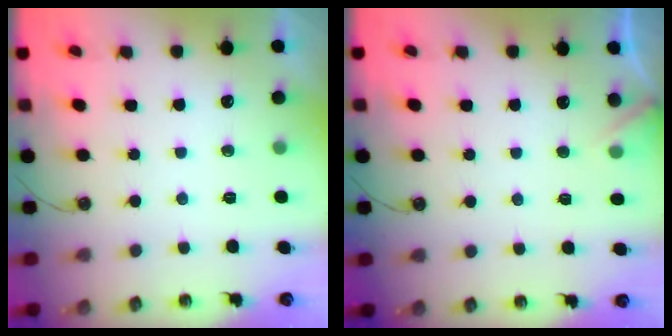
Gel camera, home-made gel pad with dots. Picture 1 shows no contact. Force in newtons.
{"total": 5.4, "press": 5.4, "slide": 0.7}